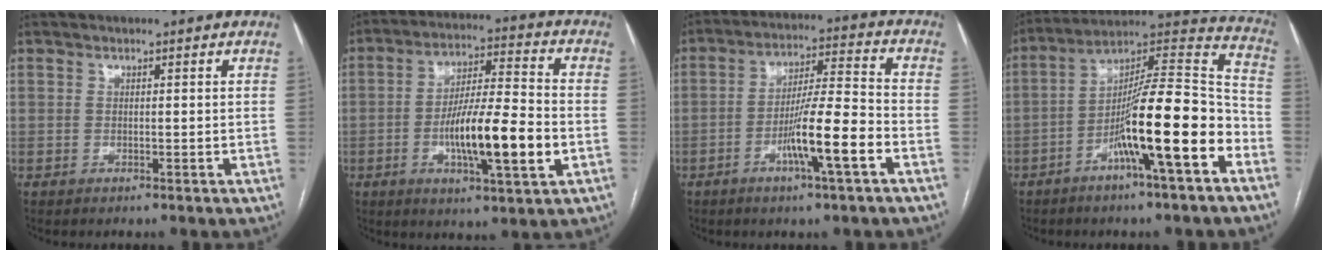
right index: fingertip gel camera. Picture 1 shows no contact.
{"total": 14.1, "force": [-3.5, 1.9, 13.6], "torque": [-0.234, -0.001, -0.058]}
{"total": 10.8, "force": [-4.4, 0.2, 9.8], "torque": [-0.173, 0.003, -0.076]}
{"total": 17.4, "force": [-6.9, 1.3, 15.9], "torque": [-0.259, 0.013, -0.115]}